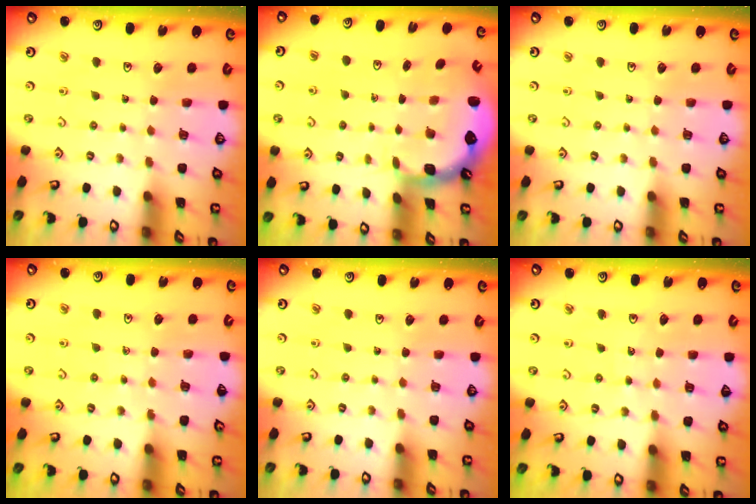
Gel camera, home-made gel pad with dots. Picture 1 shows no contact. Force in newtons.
{"total": 2.5, "press": 1.6, "slide": 1.9}
{"total": 0.0}
{"total": 6.5, "press": 6.3, "slide": 1.6}
{"total": 0.0}
{"total": 4.4, "press": 4.0, "slide": 1.6}